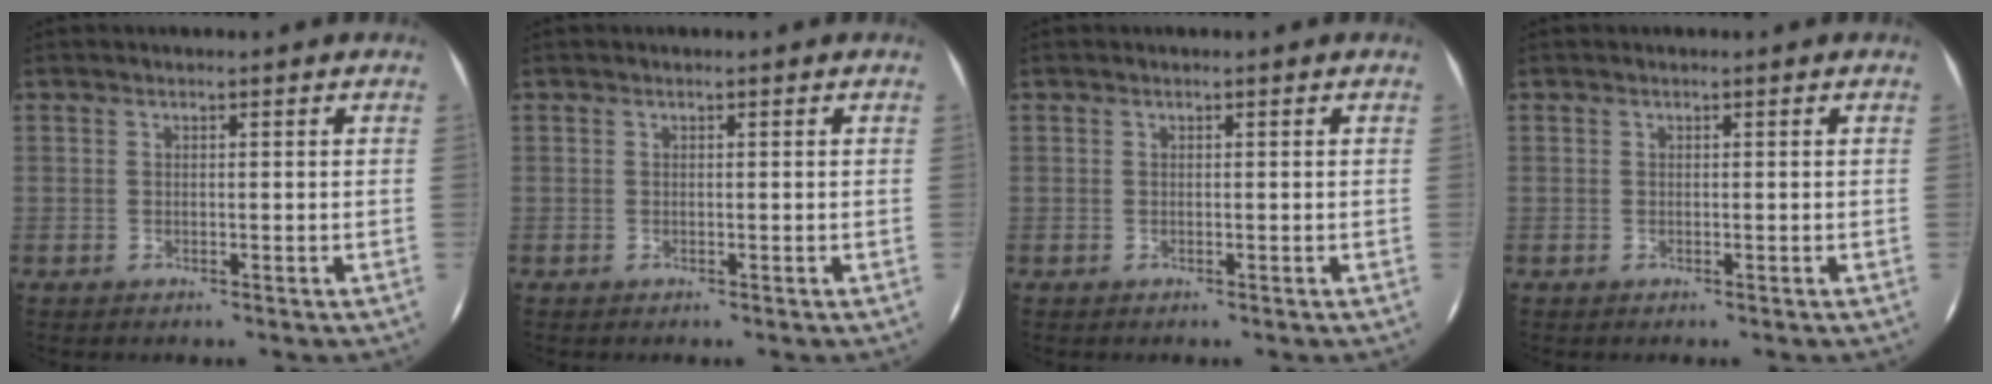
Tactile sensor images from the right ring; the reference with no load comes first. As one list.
[{"total": 0.0}, {"total": 0.0}, {"total": 0.0}]